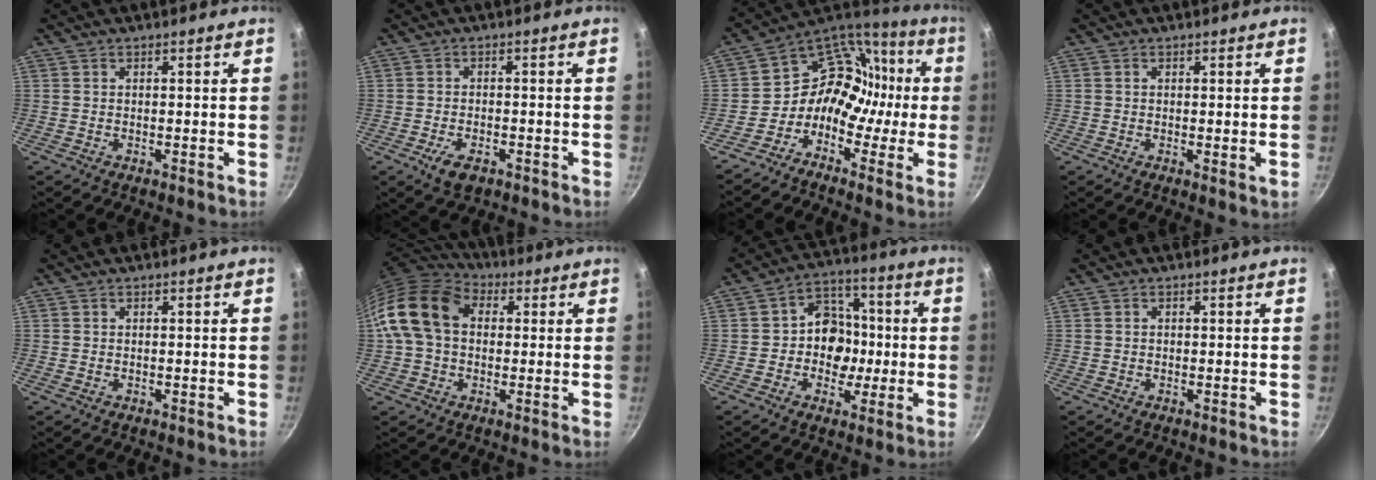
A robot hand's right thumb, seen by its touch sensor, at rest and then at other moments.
{"total": 4.6, "force": [-2.3, 2.4, 3.2], "torque": [-0.057, 0.007, -0.039]}
{"total": 14.7, "force": [-2.8, 12.7, 6.9], "torque": [-0.044, 0.067, -0.070]}
{"total": 1.3, "force": [0.2, 0.2, 1.3], "torque": [-0.021, -0.004, 0.001]}
{"total": 0.0}
{"total": 14.9, "force": [1.9, 11.0, 9.9], "torque": [-0.162, 0.030, 0.017]}
{"total": 11.1, "force": [-0.8, 9.3, 6.0], "torque": [-0.036, 0.021, -0.027]}
{"total": 0.0}